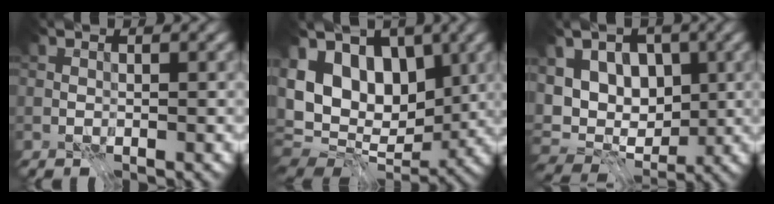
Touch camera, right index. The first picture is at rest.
{"total": 11.9, "force": [2.6, 8.1, 8.4], "torque": [-0.146, 0.018, 0.033]}
{"total": 10.3, "force": [2.8, 7.0, 7.0], "torque": [-0.095, 0.040, 0.024]}